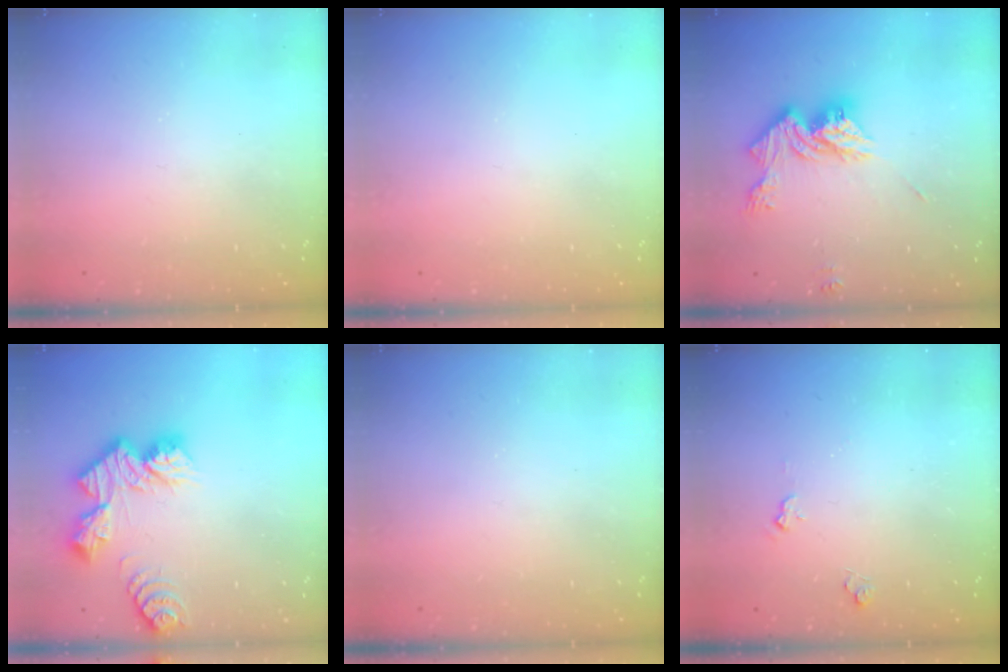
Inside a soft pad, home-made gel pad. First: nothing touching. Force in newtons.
{"total": 0.0}
{"total": 14.0, "press": 13.9, "slide": 1.2}
{"total": 12.8, "press": 12.7, "slide": 1.1}
{"total": 0.0}
{"total": 4.7, "press": 4.7, "slide": 0.5}